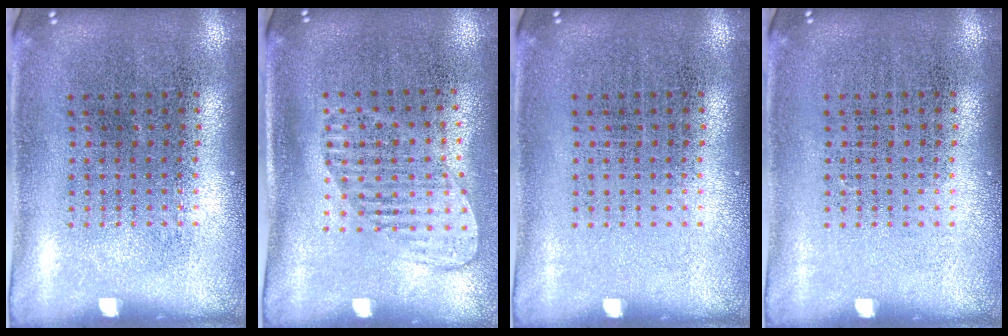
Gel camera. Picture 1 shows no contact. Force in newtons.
{"total": 1.4, "press": 1.2, "slide": 0.8}
{"total": 0.0}
{"total": 0.0}